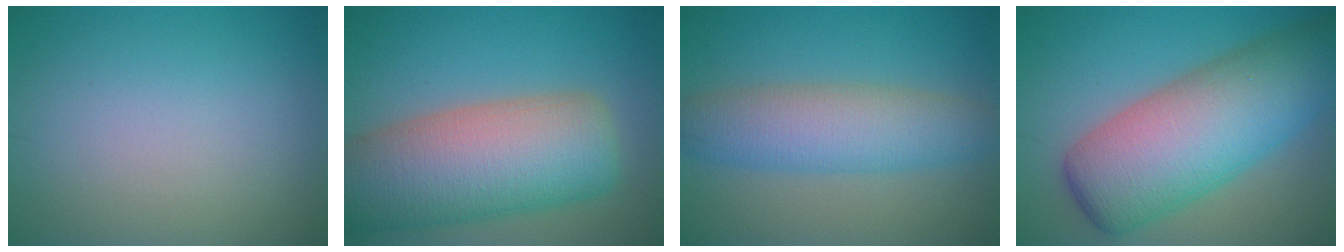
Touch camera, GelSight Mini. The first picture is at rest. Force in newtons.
{"total": 12.7, "press": 12.7, "slide": 1.0}
{"total": 6.2, "press": 6.2, "slide": 0.0}
{"total": 12.0, "press": 12.0, "slide": 0.3}